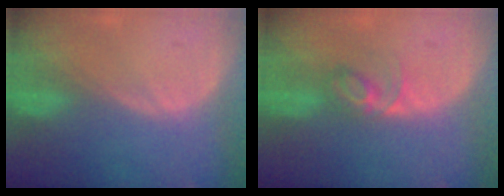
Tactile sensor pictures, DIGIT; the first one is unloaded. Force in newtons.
{"total": 3.9, "press": 3.8, "slide": 0.5}